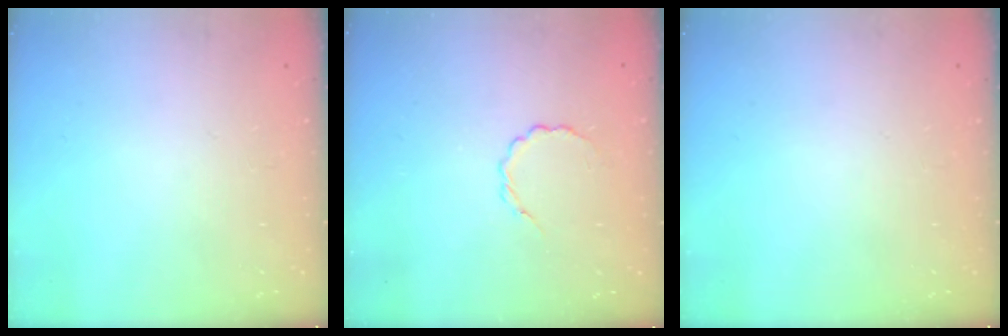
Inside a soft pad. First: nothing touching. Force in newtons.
{"total": 3.0, "press": 2.8, "slide": 1.0}
{"total": 0.0}